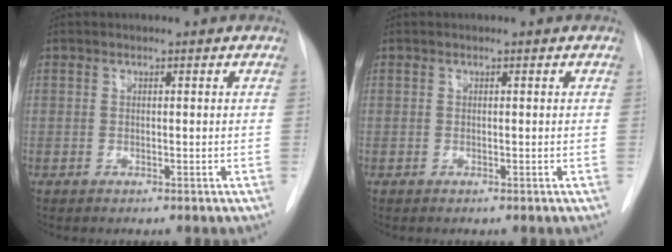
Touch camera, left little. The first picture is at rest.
{"total": 0.0}